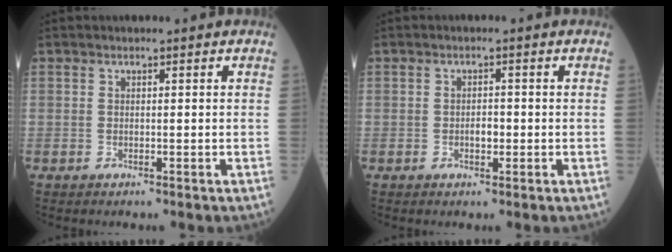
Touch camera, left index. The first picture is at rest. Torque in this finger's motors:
{"motor_torque": [0.48, 0.04, 0.01, 0.00]}